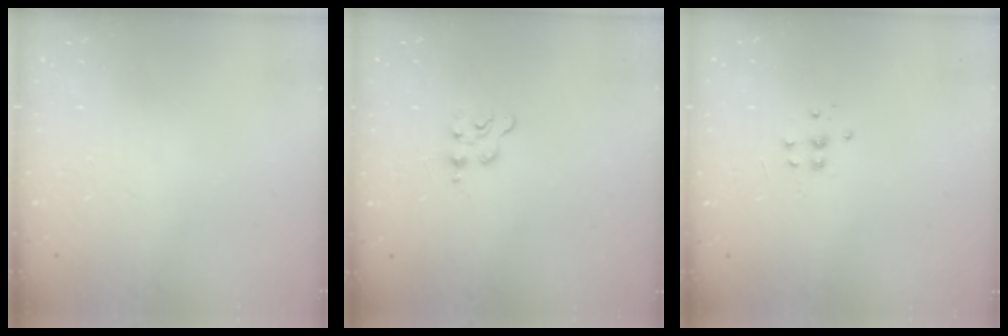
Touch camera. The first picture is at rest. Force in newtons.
{"total": 3.1, "press": 3.1, "slide": 0.3}
{"total": 4.4, "press": 4.4, "slide": 0.4}